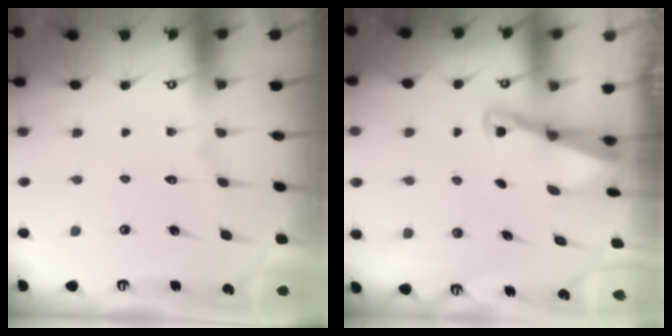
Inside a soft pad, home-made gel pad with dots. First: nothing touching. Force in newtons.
{"total": 2.1, "press": 2.0, "slide": 0.3}